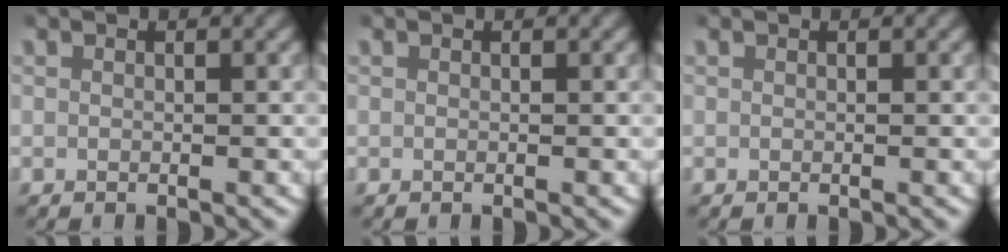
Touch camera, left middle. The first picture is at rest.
{"total": 0.0}
{"total": 0.0}